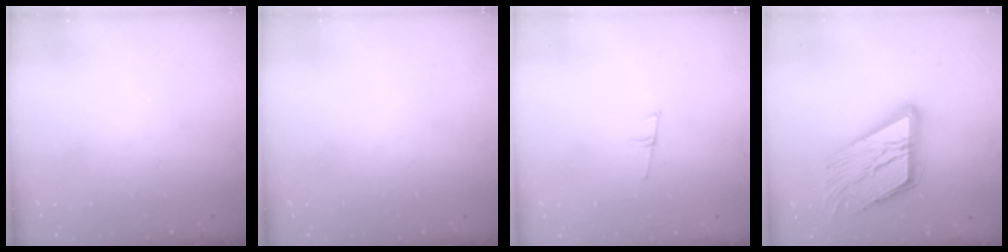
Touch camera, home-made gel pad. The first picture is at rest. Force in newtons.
{"total": 0.0}
{"total": 5.3, "press": 4.5, "slide": 2.9}
{"total": 18.9, "press": 18.8, "slide": 1.9}